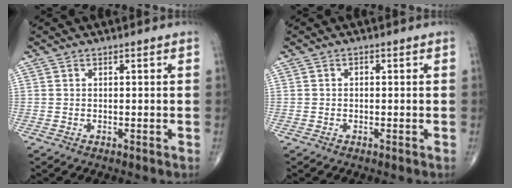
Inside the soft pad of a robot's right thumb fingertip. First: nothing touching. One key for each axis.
{"total": 0.6, "fx": -0.1, "fy": 0.4, "fz": 0.4, "tx": -0.003, "ty": 0.002, "tz": -0.007}